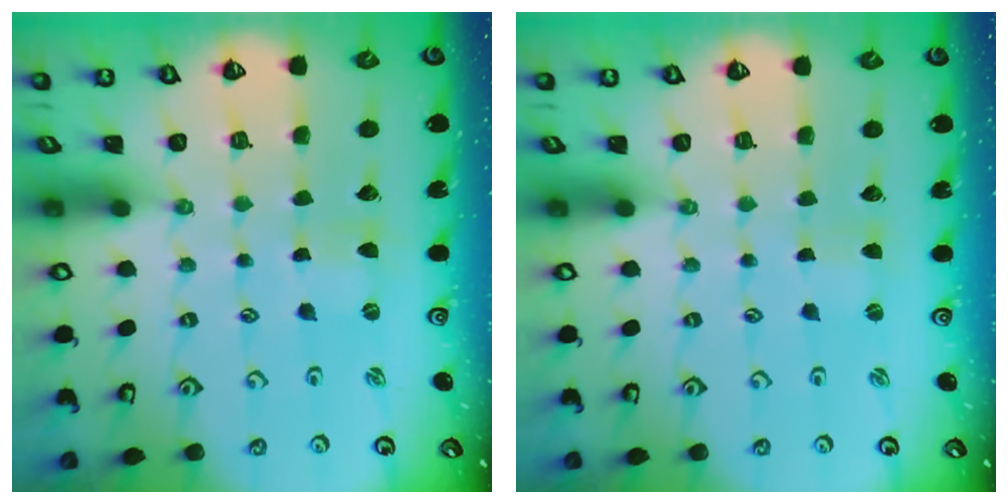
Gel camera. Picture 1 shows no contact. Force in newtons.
{"total": 0.0}